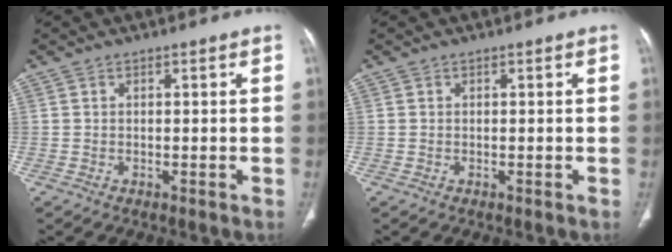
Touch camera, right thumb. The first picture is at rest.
{"total": 0.0}